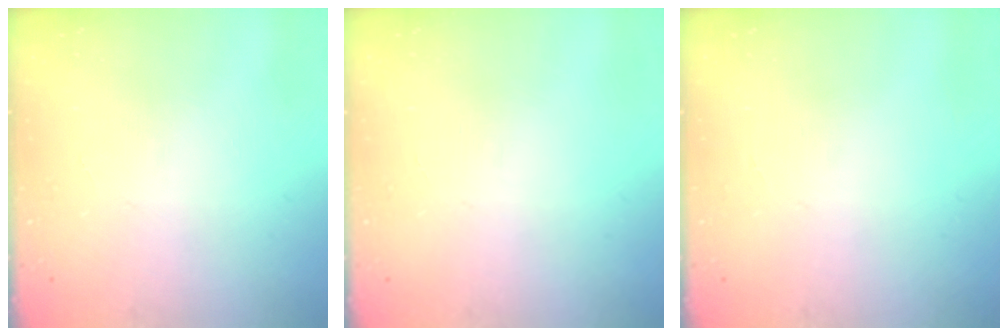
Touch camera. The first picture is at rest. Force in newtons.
{"total": 0.0}
{"total": 0.0}